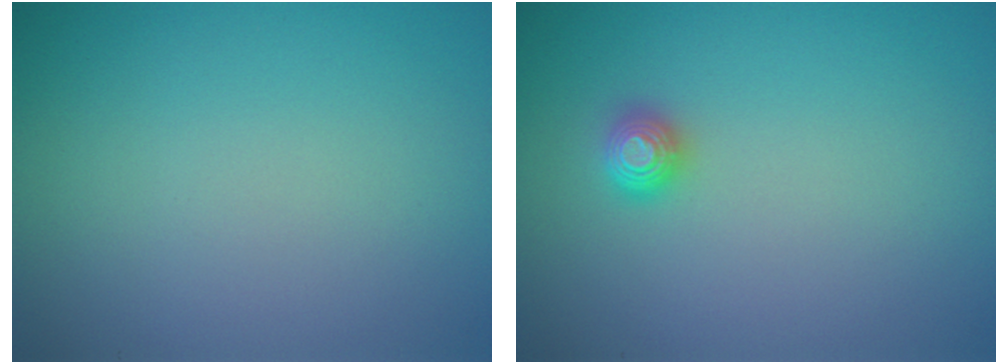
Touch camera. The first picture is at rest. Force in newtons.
{"total": 1.1, "press": 1.1, "slide": 0.1}